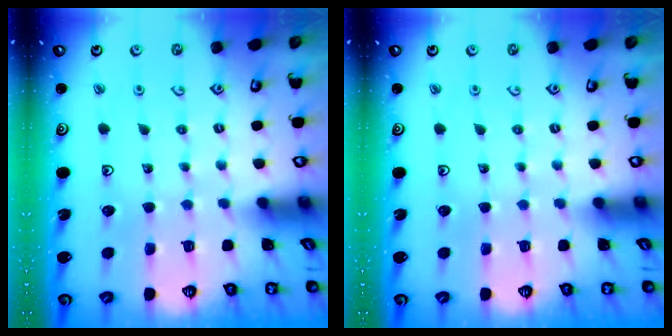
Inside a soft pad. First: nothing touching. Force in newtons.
{"total": 0.0}